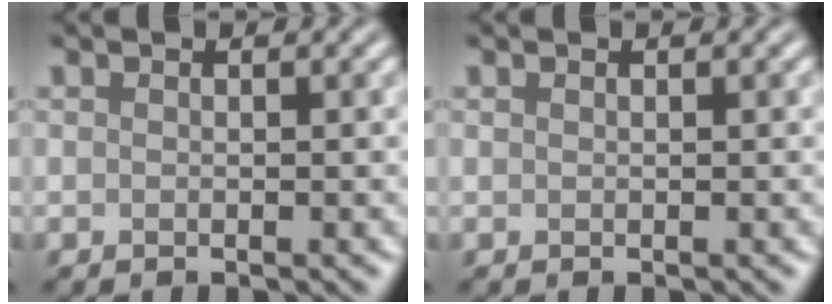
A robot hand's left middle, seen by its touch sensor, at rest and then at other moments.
{"total": 0.0}